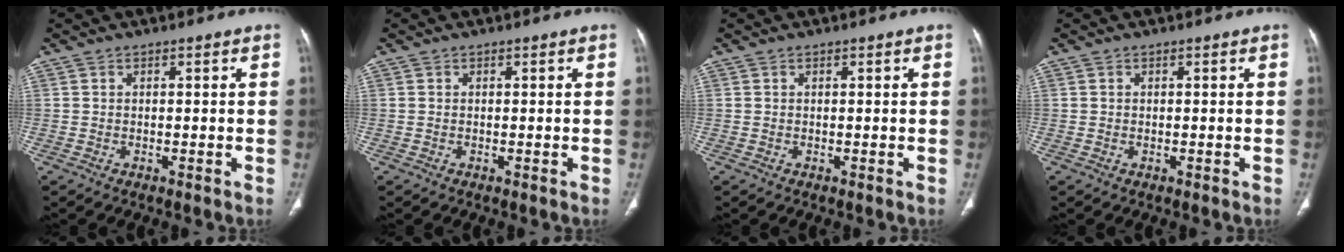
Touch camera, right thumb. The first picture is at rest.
{"total": 0.0}
{"total": 0.0}
{"total": 0.0}